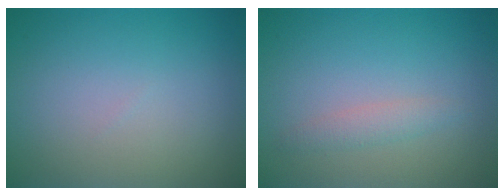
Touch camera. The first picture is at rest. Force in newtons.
{"total": 1.4, "press": 1.4, "slide": 0.0}